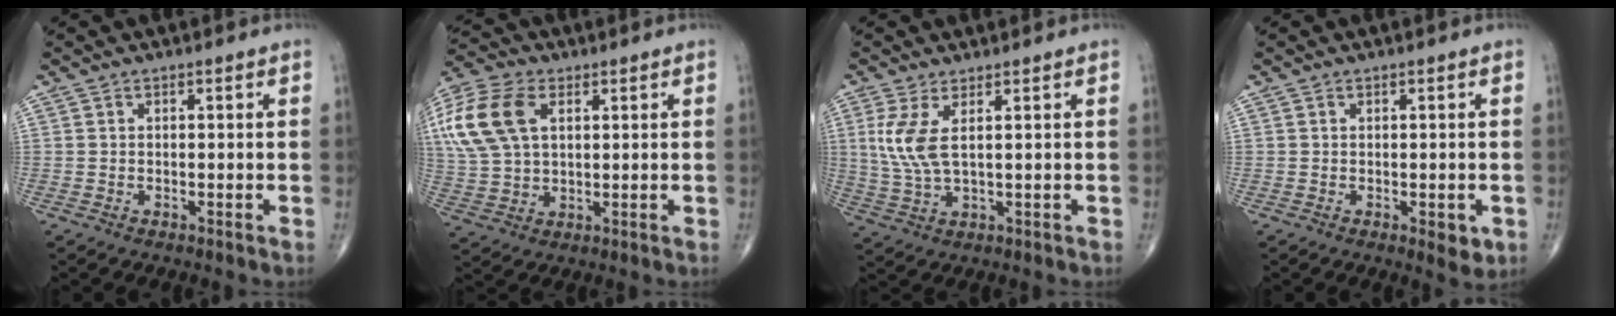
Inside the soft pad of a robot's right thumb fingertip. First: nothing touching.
{"total": 18.8, "force": [6.1, 11.9, 13.2], "torque": [-0.317, 0.019, 0.115]}
{"total": 6.6, "force": [1.9, 2.1, 6.0], "torque": [-0.150, -0.011, 0.045]}
{"total": 3.4, "force": [-0.9, 1.5, 2.9], "torque": [-0.026, -0.006, -0.007]}